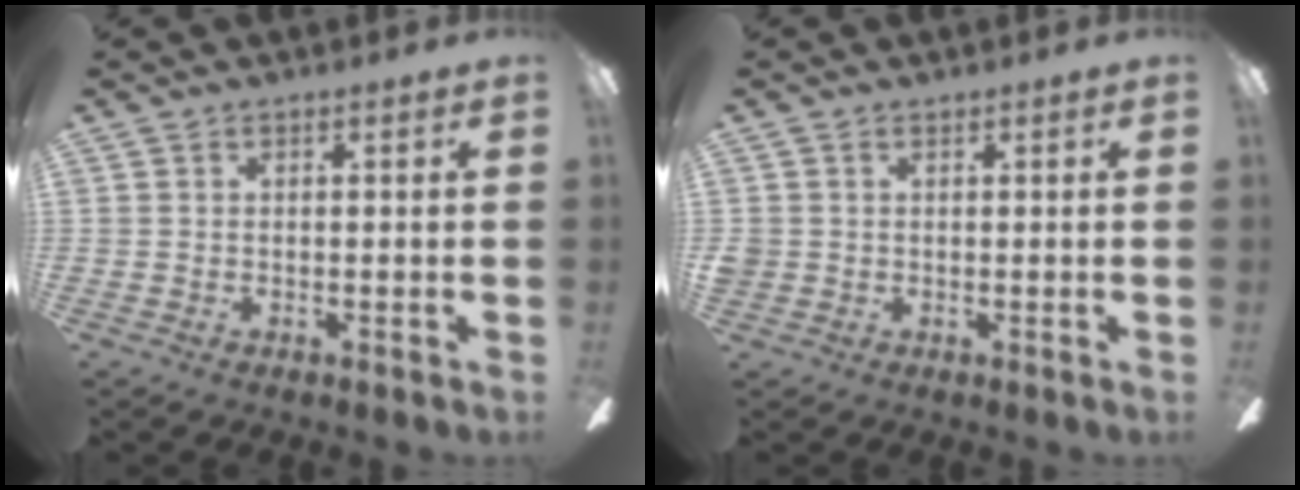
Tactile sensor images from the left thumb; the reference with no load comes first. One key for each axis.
{"total": 1.6, "fx": 0.4, "fy": 1.5, "fz": 0.2, "tx": -0.005, "ty": 0.001, "tz": 0.009}